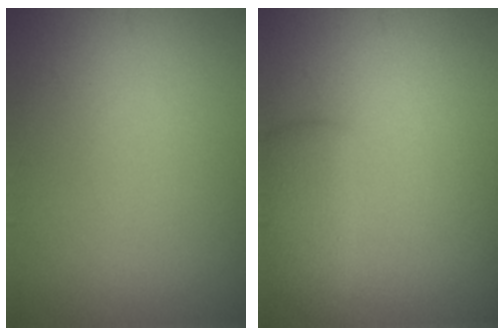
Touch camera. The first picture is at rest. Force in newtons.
{"total": 2.4, "press": 2.4, "slide": 0.1}